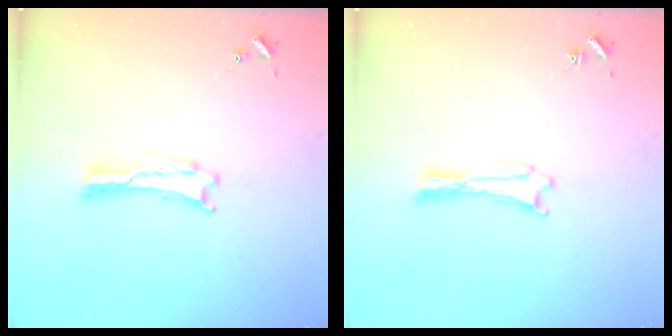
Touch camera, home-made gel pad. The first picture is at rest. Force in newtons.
{"total": 0.0}